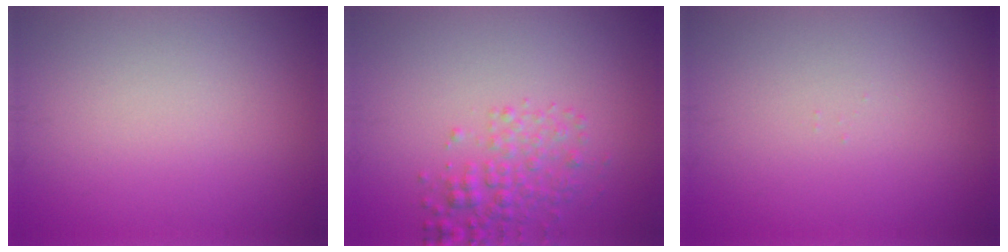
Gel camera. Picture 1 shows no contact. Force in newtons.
{"total": 2.6, "press": 2.6, "slide": 0.1}
{"total": 0.0}